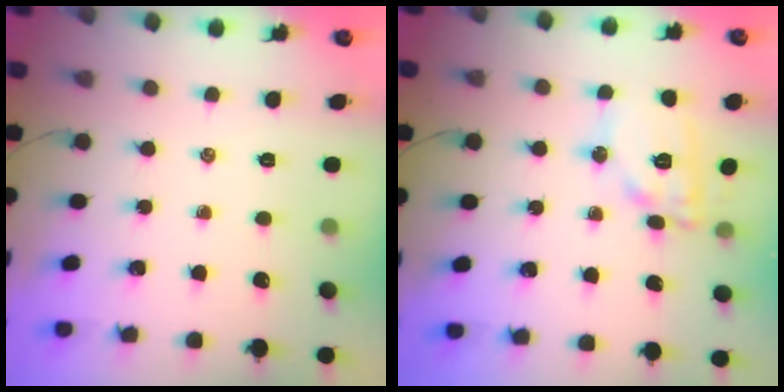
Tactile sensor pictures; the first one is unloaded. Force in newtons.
{"total": 11.8, "press": 11.8, "slide": 0.4}